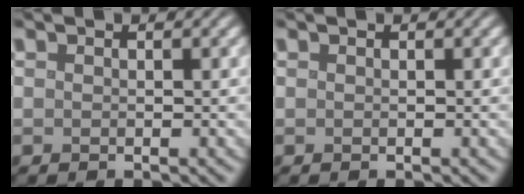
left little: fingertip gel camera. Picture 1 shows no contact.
{"total": 0.0}